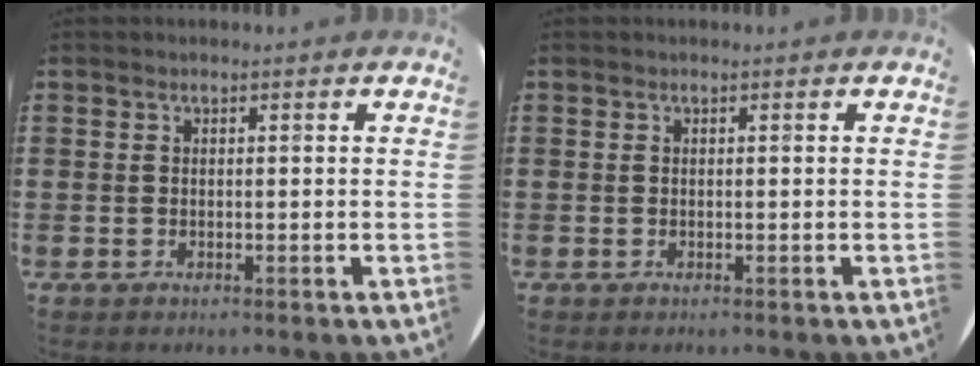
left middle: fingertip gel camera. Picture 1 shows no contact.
{"total": 0.0}